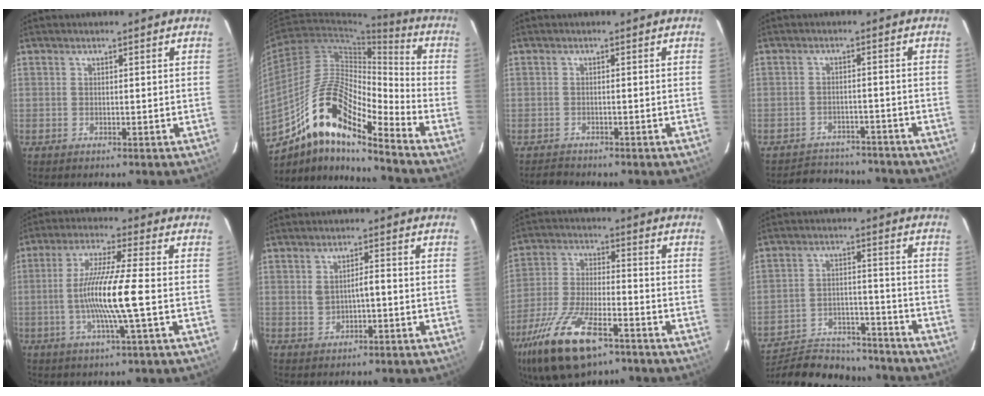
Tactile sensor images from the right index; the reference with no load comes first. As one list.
[{"total": 15.5, "force": [-10.0, 3.6, 11.3], "torque": [-0.210, 0.029, -0.171]}, {"total": 1.4, "force": [-1.4, 0.3, 0.0], "torque": [-0.004, -0.006, -0.021]}, {"total": 9.5, "force": [-8.9, 3.0, 1.1], "torque": [-0.014, 0.010, -0.114]}, {"total": 10.8, "force": [-1.6, -0.7, 10.7], "torque": [-0.208, -0.006, -0.037]}, {"total": 3.1, "force": [-0.1, 1.3, 2.9], "torque": [-0.054, 0.009, 0.005]}, {"total": 15.1, "force": [-9.6, 4.5, 10.8], "torque": [-0.226, -0.022, -0.174]}, {"total": 16.4, "force": [-15.6, 3.4, 3.6], "torque": [-0.070, 0.011, -0.231]}]